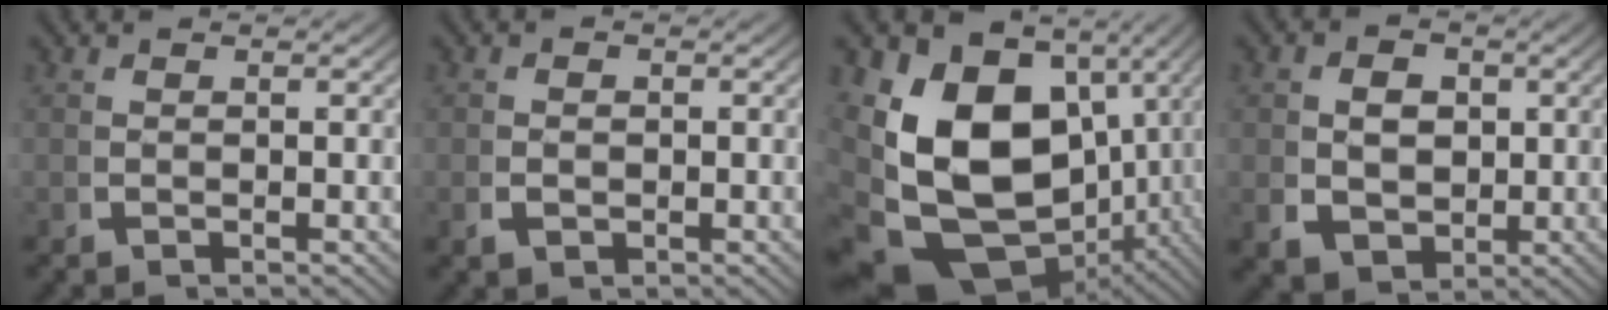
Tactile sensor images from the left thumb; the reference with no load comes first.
{"total": 1.4, "force": [-0.2, 1.2, 0.8], "torque": [-0.018, -0.006, -0.001]}
{"total": 22.0, "force": [-2.0, 16.0, 15.0], "torque": [-0.306, -0.094, 0.006]}
{"total": 5.4, "force": [-0.2, 4.6, 2.9], "torque": [-0.054, -0.033, 0.015]}